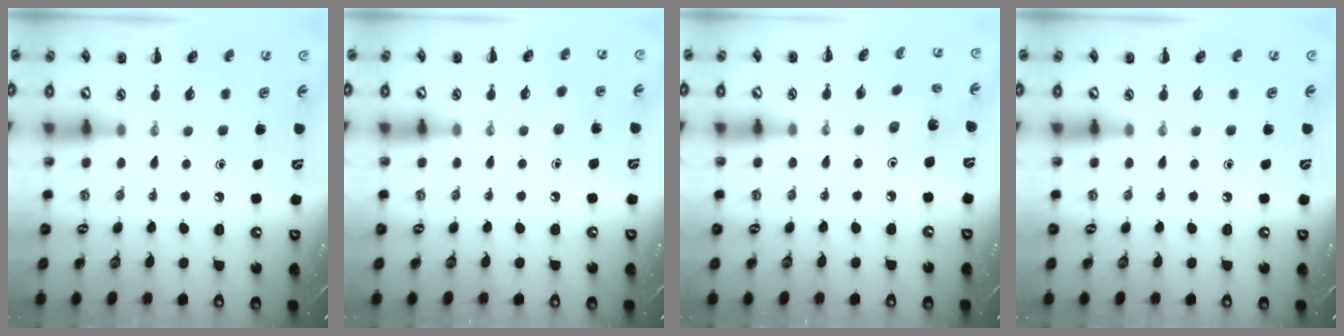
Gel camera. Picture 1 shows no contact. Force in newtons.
{"total": 3.7, "press": 3.5, "slide": 1.0}
{"total": 2.4, "press": 2.2, "slide": 0.8}
{"total": 0.0}